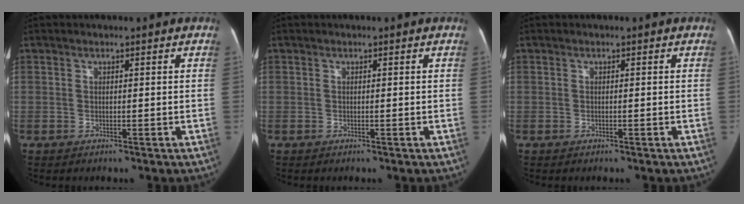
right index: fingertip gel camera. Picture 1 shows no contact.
{"total": 0.0}
{"total": 0.0}